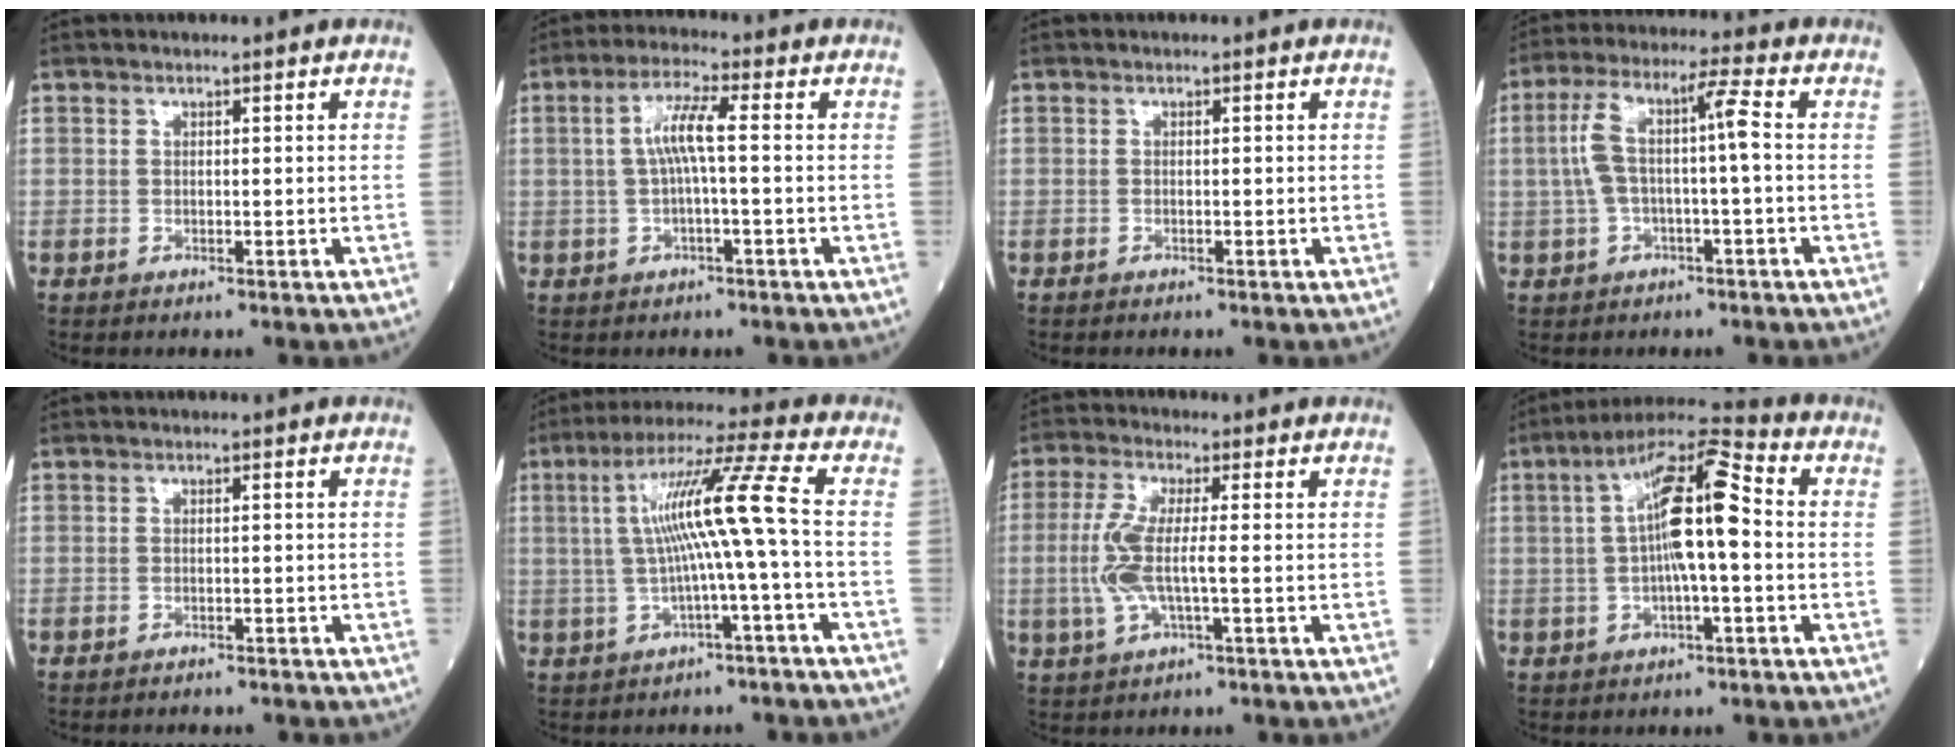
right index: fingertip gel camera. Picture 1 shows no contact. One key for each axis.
{"total": 5.7, "fx": 0.2, "fy": 0.6, "fz": 5.6, "tx": -0.115, "ty": 0.014, "tz": 0.005}
{"total": 0.9, "fx": -0.7, "fy": 0.3, "fz": 0.4, "tx": -0.012, "ty": -0.002, "tz": -0.009}
{"total": 8.7, "fx": 0.0, "fy": 1.2, "fz": 8.6, "tx": -0.182, "ty": 0.040, "tz": 0.001}
{"total": 4.6, "fx": -4.1, "fy": 1.5, "fz": 1.5, "tx": -0.025, "ty": -0.001, "tz": -0.048}
{"total": 11.2, "fx": -0.2, "fy": -1.3, "fz": 11.2, "tx": -0.202, "ty": 0.023, "tz": -0.001}
{"total": 7.0, "fx": -0.9, "fy": 1.3, "fz": 6.9, "tx": -0.164, "ty": 0.001, "tz": -0.021}
{"total": 12.2, "fx": 0.7, "fy": 2.2, "fz": 12.0, "tx": -0.221, "ty": 0.031, "tz": 0.006}